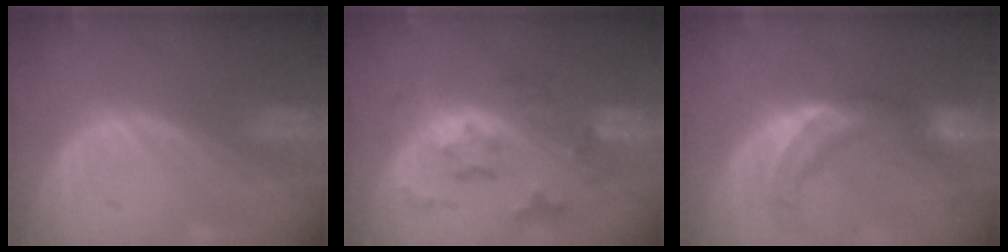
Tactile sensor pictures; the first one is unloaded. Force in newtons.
{"total": 7.3, "press": 6.5, "slide": 3.2}
{"total": 10.3, "press": 9.3, "slide": 4.4}